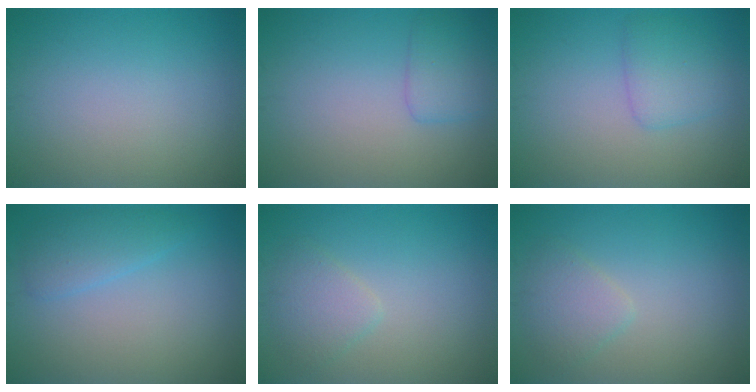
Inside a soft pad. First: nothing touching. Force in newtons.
{"total": 2.3, "press": 2.3, "slide": 0.1}
{"total": 2.5, "press": 2.5, "slide": 0.1}
{"total": 2.3, "press": 2.3, "slide": 0.0}
{"total": 2.2, "press": 2.2, "slide": 0.2}
{"total": 2.2, "press": 2.2, "slide": 0.2}